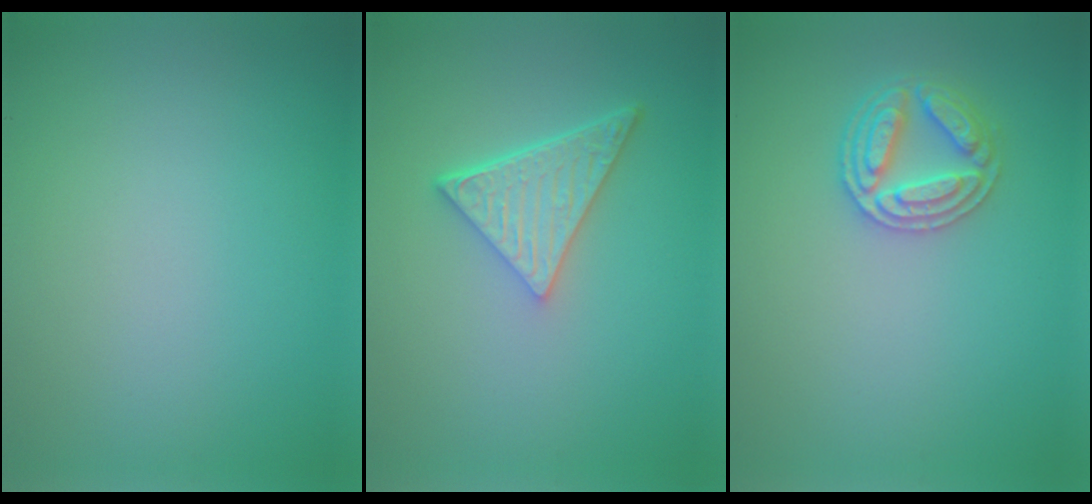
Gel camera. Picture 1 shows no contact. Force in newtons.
{"total": 5.0, "press": 3.7, "slide": 3.5}
{"total": 3.4, "press": 3.3, "slide": 0.9}